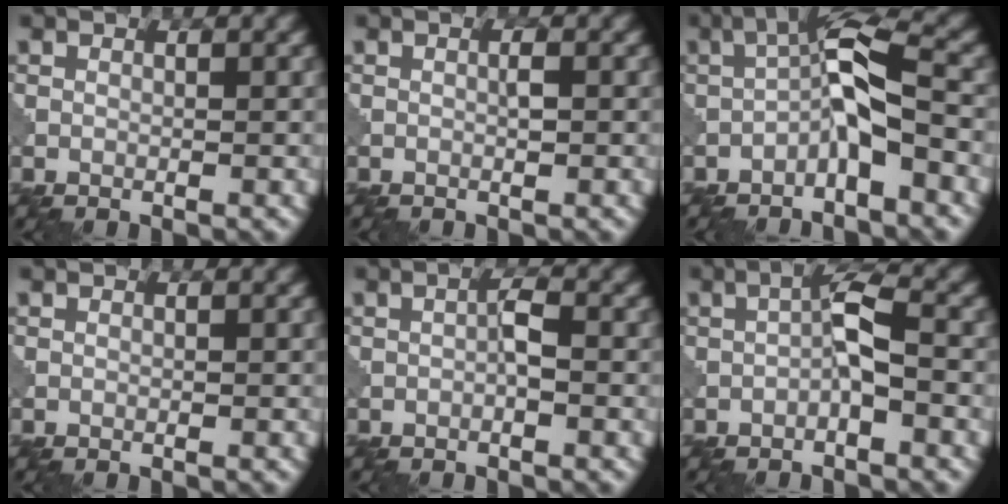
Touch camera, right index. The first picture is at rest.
{"total": 0.8, "force": [-0.1, 0.0, 0.8], "torque": [-0.014, 0.003, -0.003]}
{"total": 5.0, "force": [-1.6, 1.1, 4.6], "torque": [-0.085, 0.020, -0.041]}
{"total": 0.0}
{"total": 1.4, "force": [-0.3, 0.2, 1.3], "torque": [-0.024, 0.005, -0.006]}
{"total": 2.8, "force": [-0.7, 0.5, 2.7], "torque": [-0.051, 0.013, -0.015]}